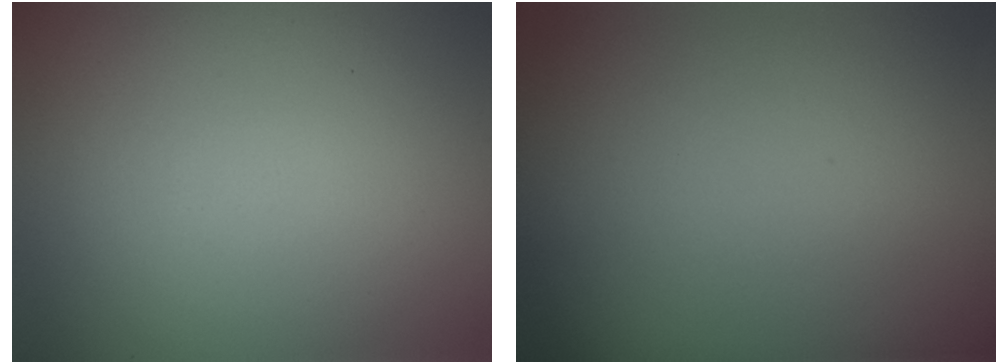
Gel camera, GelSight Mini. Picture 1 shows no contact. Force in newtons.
{"total": 0.0}